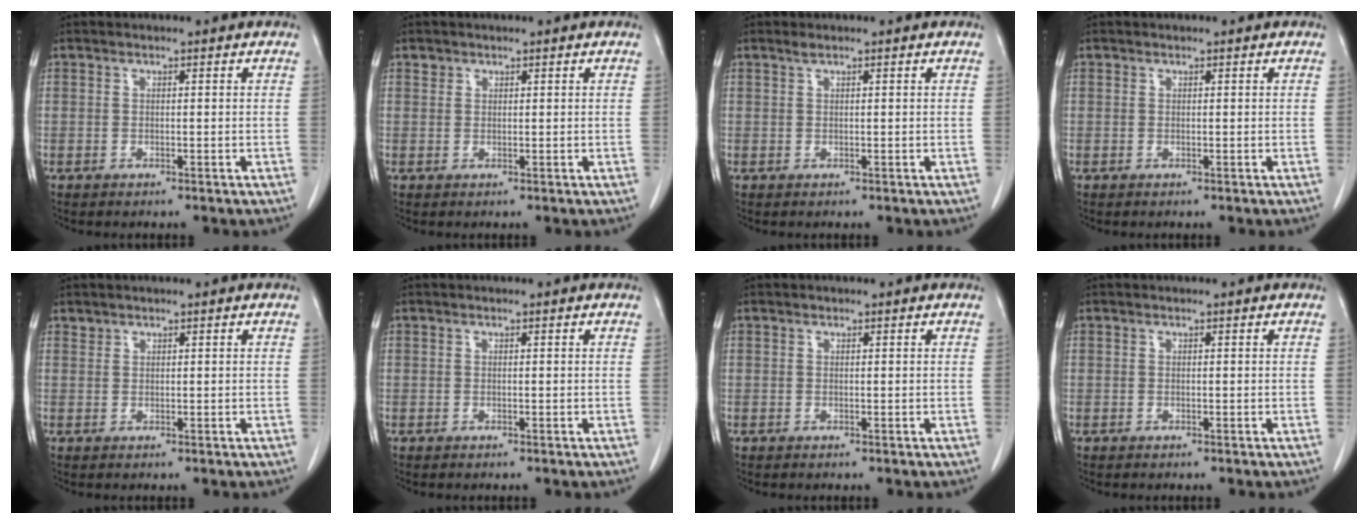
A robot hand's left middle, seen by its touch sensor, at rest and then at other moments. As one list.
[{"total": 0.9, "force": [0.6, 0.7, 0.0], "torque": [0.006, 0.002, 0.007]}, {"total": 0.6, "force": [0.5, -0.1, 0.3], "torque": [-0.014, 0.002, 0.013]}, {"total": 0.0}, {"total": 0.6, "force": [0.6, 0.2, -0.1], "torque": [-0.001, 0.002, 0.011]}, {"total": 0.0}, {"total": 0.0}, {"total": 0.0}]